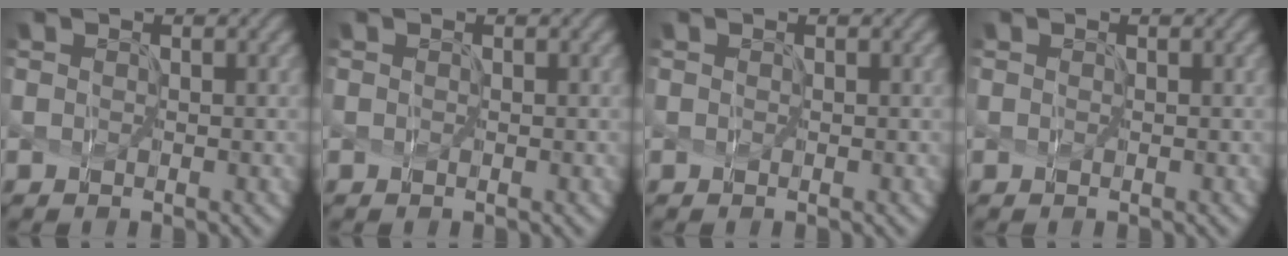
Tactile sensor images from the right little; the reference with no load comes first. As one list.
[{"total": 0.0}, {"total": 0.0}, {"total": 0.0}]